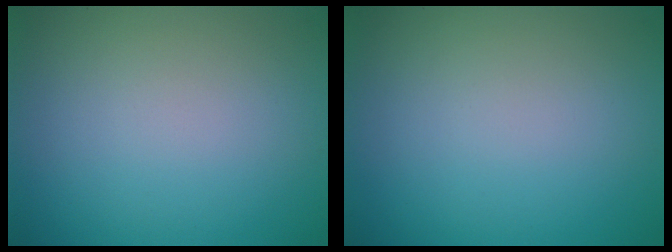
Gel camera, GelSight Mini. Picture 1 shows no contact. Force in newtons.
{"total": 0.0}